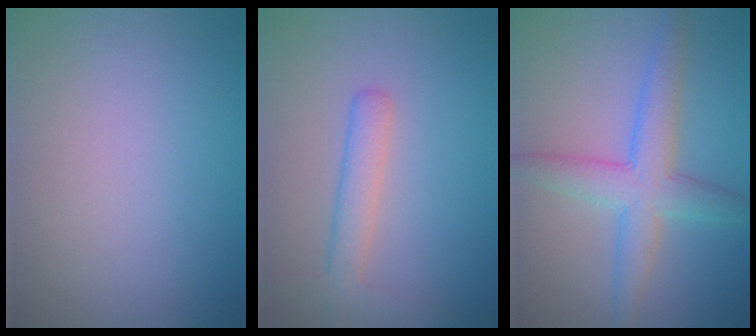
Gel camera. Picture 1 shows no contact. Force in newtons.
{"total": 2.3, "press": 2.3, "slide": 0.1}
{"total": 4.9, "press": 4.9, "slide": 0.1}